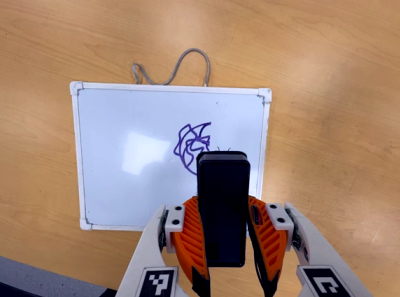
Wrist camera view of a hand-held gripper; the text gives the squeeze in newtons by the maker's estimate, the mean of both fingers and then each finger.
{"total": 9.1, "left": 6.6, "right": 11.7}